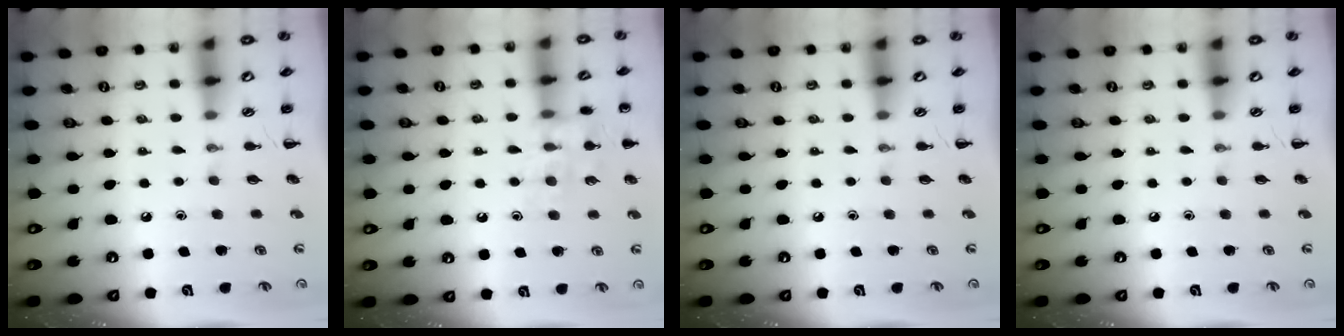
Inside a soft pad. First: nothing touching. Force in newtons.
{"total": 11.4, "press": 11.4, "slide": 0.8}
{"total": 0.0}
{"total": 0.0}